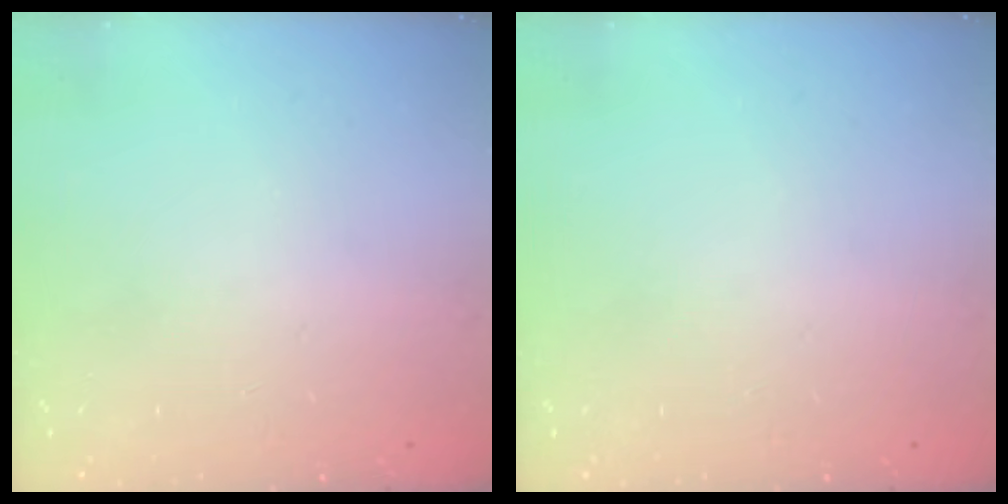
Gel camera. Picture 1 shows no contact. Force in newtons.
{"total": 0.0}